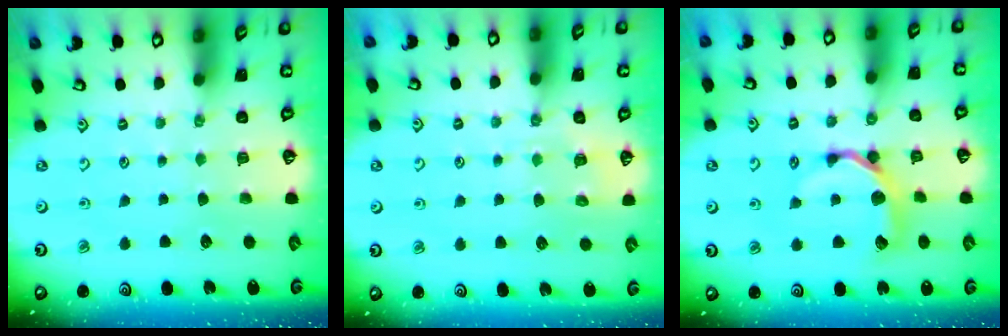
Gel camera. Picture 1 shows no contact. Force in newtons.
{"total": 4.5, "press": 4.4, "slide": 0.6}
{"total": 10.6, "press": 10.6, "slide": 1.3}